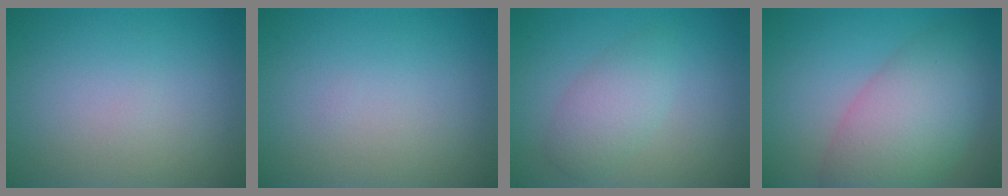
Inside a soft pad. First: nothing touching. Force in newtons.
{"total": 0.0}
{"total": 2.9, "press": 2.9, "slide": 0.2}
{"total": 7.7, "press": 7.7, "slide": 0.5}